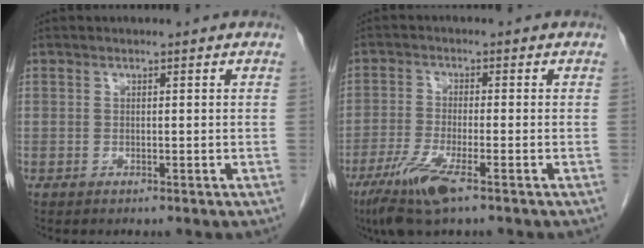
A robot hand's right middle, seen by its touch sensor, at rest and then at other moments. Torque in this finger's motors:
{"motor_torque": [1.34, -0.80, 0.49, 0.13]}